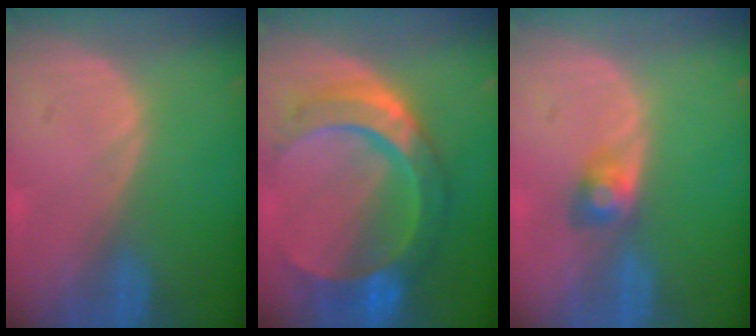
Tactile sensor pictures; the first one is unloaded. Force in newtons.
{"total": 10.4, "press": 10.3, "slide": 1.0}
{"total": 2.6, "press": 2.6, "slide": 0.1}